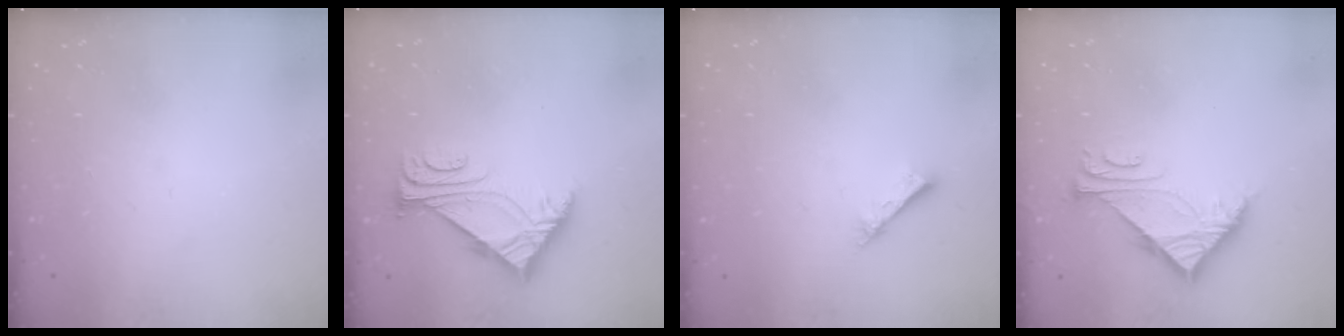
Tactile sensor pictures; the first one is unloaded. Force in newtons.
{"total": 5.8, "press": 5.8, "slide": 1.0}
{"total": 1.2, "press": 1.2, "slide": 0.1}
{"total": 7.0, "press": 7.0, "slide": 0.4}